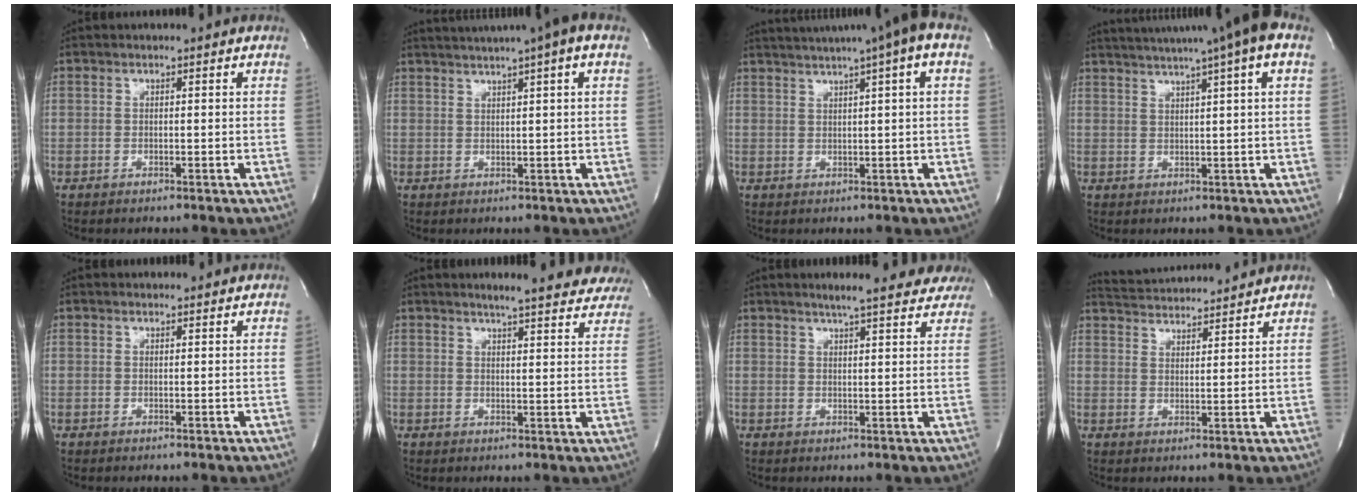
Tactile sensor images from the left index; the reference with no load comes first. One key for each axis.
{"total": 10.1, "fx": 7.0, "fy": -0.4, "fz": 7.2, "tx": -0.118, "ty": 0.031, "tz": 0.085}
{"total": 12.0, "fx": 8.0, "fy": -0.3, "fz": 9.0, "tx": -0.148, "ty": 0.037, "tz": 0.099}
{"total": 15.1, "fx": 11.0, "fy": -0.5, "fz": 10.4, "tx": -0.173, "ty": 0.029, "tz": 0.140}
{"total": 2.7, "fx": 2.6, "fy": 0.6, "fz": 0.2, "tx": -0.006, "ty": 0.015, "tz": 0.029}
{"total": 16.2, "fx": 14.8, "fy": 2.7, "fz": 6.0, "tx": -0.068, "ty": -0.022, "tz": 0.163}
{"total": 13.7, "fx": 12.3, "fy": 2.2, "fz": 5.5, "tx": -0.059, "ty": 0.005, "tz": 0.140}
{"total": 12.1, "fx": 11.6, "fy": 1.1, "fz": 3.1, "tx": -0.064, "ty": 0.021, "tz": 0.171}